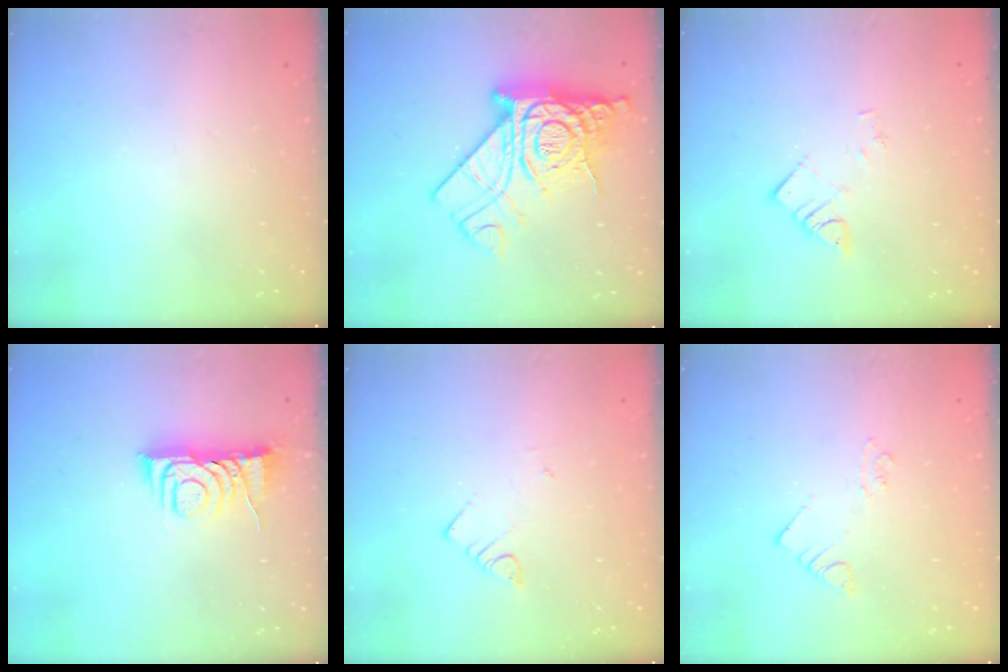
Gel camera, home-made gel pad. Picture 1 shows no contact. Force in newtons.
{"total": 23.5, "press": 23.4, "slide": 1.9}
{"total": 4.2, "press": 4.2, "slide": 0.1}
{"total": 8.6, "press": 8.6, "slide": 0.5}
{"total": 3.1, "press": 3.1, "slide": 0.2}
{"total": 2.0, "press": 2.0, "slide": 0.3}